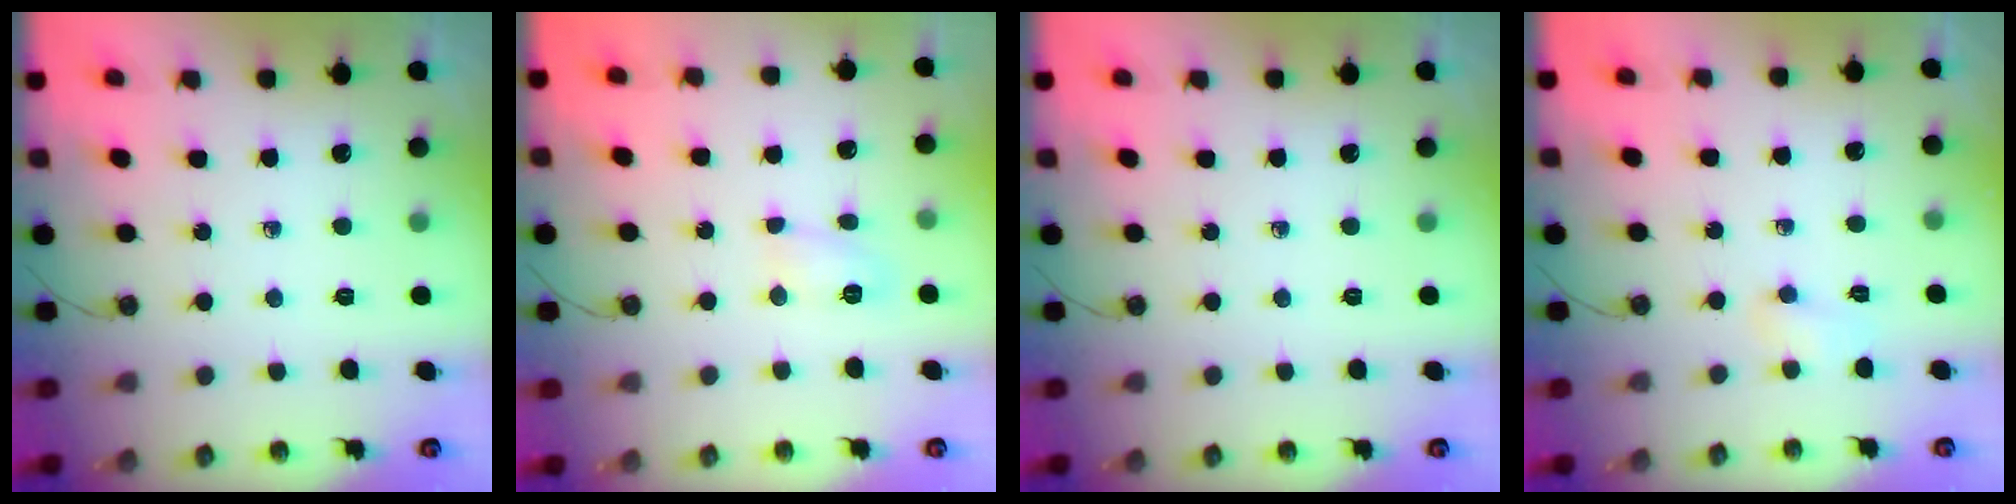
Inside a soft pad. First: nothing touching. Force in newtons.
{"total": 4.8, "press": 4.8, "slide": 0.4}
{"total": 0.0}
{"total": 16.7, "press": 5.2, "slide": 15.9}